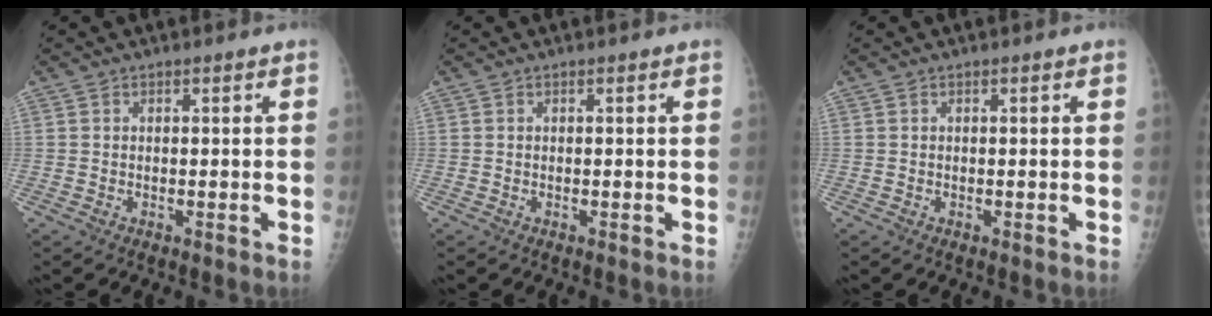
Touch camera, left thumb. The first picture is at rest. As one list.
[{"total": 0.0}, {"total": 0.0}]